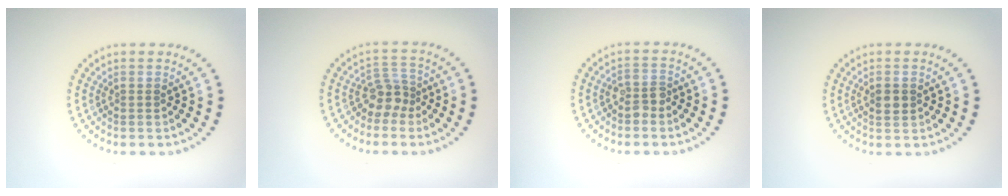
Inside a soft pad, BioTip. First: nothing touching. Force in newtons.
{"total": 2.6, "press": 1.9, "slide": 1.7}
{"total": 1.8, "press": 1.6, "slide": 0.6}
{"total": 1.4, "press": 1.4, "slide": 0.1}